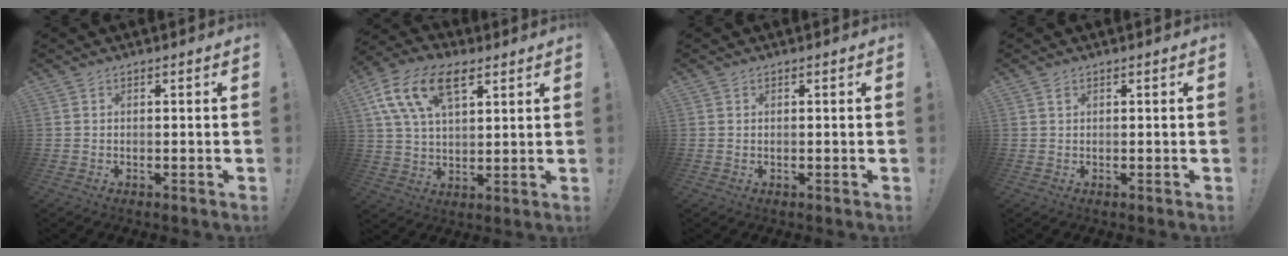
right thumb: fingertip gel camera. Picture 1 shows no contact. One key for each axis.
{"total": 15.9, "fx": 7.6, "fy": 8.9, "fz": 10.8, "tx": -0.197, "ty": -0.016, "tz": 0.141}
{"total": 0.0}
{"total": 0.6, "fx": 0.3, "fy": 0.4, "fz": 0.3, "tx": -0.004, "ty": 0.001, "tz": 0.005}